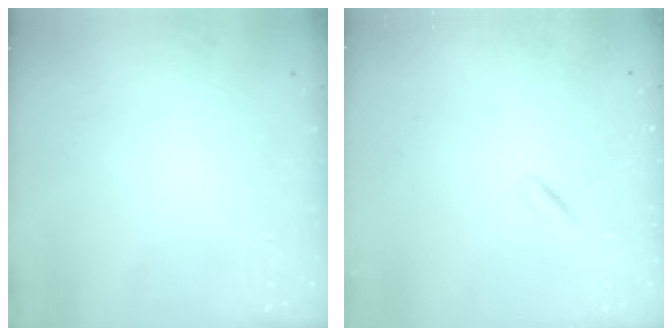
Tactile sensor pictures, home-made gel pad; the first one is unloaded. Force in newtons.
{"total": 0.9, "press": 0.6, "slide": 0.7}